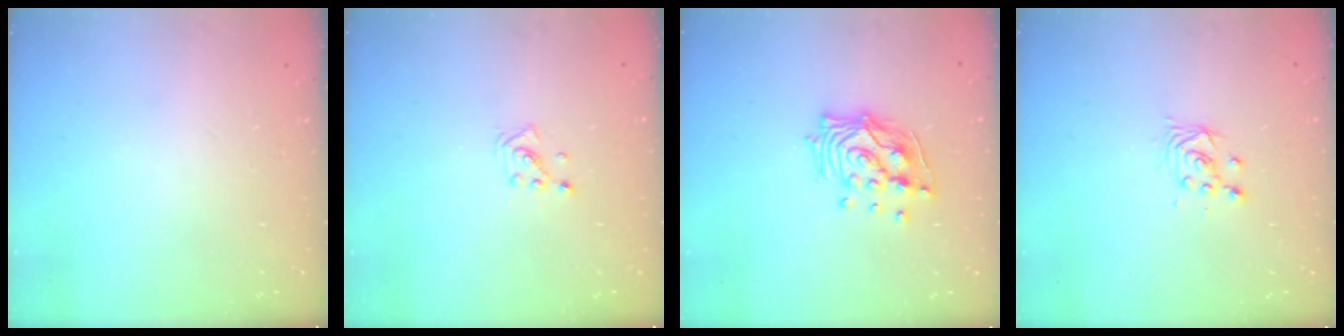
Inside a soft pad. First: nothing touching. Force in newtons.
{"total": 1.9, "press": 1.9, "slide": 0.1}
{"total": 13.3, "press": 13.2, "slide": 1.1}
{"total": 2.9, "press": 2.9, "slide": 0.1}